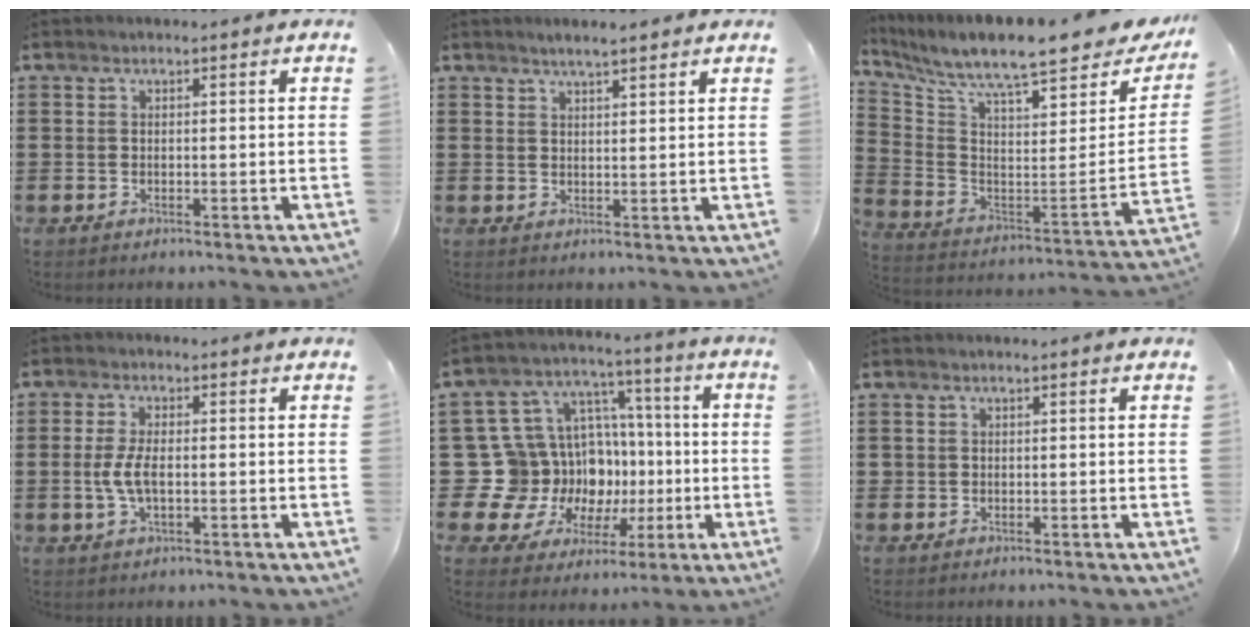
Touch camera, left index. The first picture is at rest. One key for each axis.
{"total": 2.3, "fx": 2.1, "fy": 0.0, "fz": 1.0, "tx": -0.023, "ty": 0.000, "tz": 0.038}
{"total": 9.3, "fx": 8.1, "fy": 0.6, "fz": 4.6, "tx": -0.110, "ty": -0.075, "tz": 0.129}
{"total": 4.2, "fx": -0.6, "fy": 1.8, "fz": 3.8, "tx": -0.096, "ty": -0.007, "tz": -0.019}
{"total": 15.1, "fx": -2.1, "fy": 14.2, "fz": 4.6, "tx": -0.145, "ty": -0.031, "tz": 0.002}
{"total": 0.6, "fx": 0.1, "fy": 0.6, "fz": 0.1, "tx": -0.004, "ty": 0.004, "tz": 0.002}